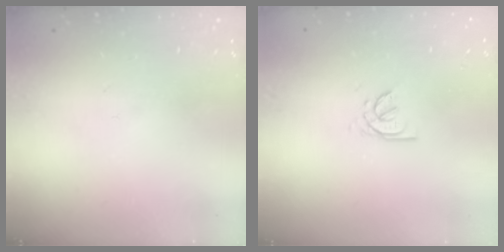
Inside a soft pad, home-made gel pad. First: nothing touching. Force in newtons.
{"total": 2.1, "press": 2.0, "slide": 0.6}